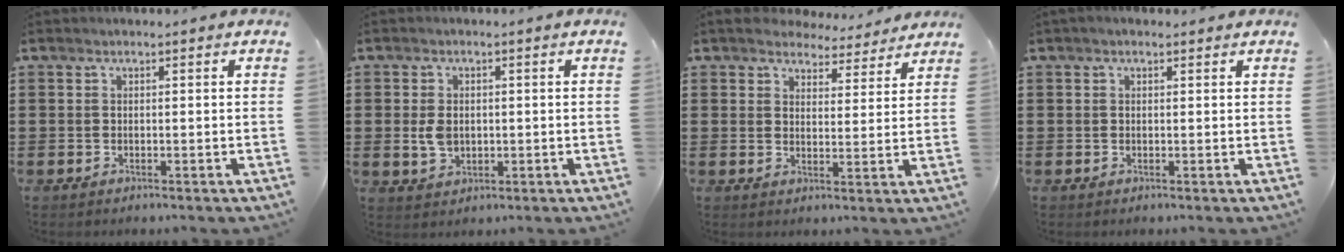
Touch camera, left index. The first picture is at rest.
{"total": 3.5, "force": [0.2, 2.4, 2.6], "torque": [-0.068, 0.002, -0.001]}
{"total": 4.8, "force": [4.7, 1.0, 0.6], "torque": [-0.025, -0.023, 0.084]}
{"total": 0.6, "force": [0.3, 0.4, 0.4], "torque": [-0.008, 0.005, 0.005]}